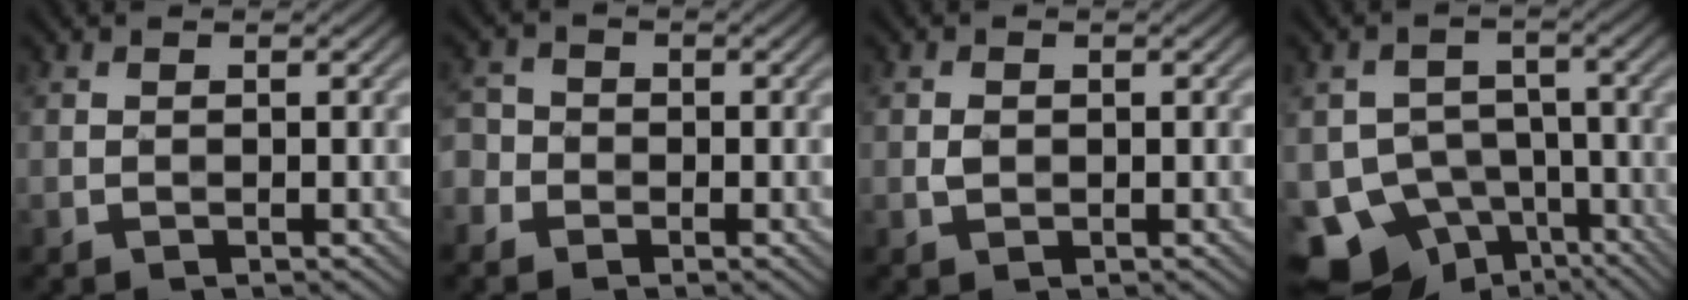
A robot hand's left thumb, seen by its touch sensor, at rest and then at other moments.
{"total": 2.6, "force": [-1.3, 2.2, 0.3], "torque": [-0.014, 0.002, -0.038]}
{"total": 1.0, "force": [0.0, 0.8, 0.5], "torque": [-0.013, 0.000, -0.001]}
{"total": 11.8, "force": [-7.6, 8.3, 3.6], "torque": [-0.083, -0.019, -0.114]}